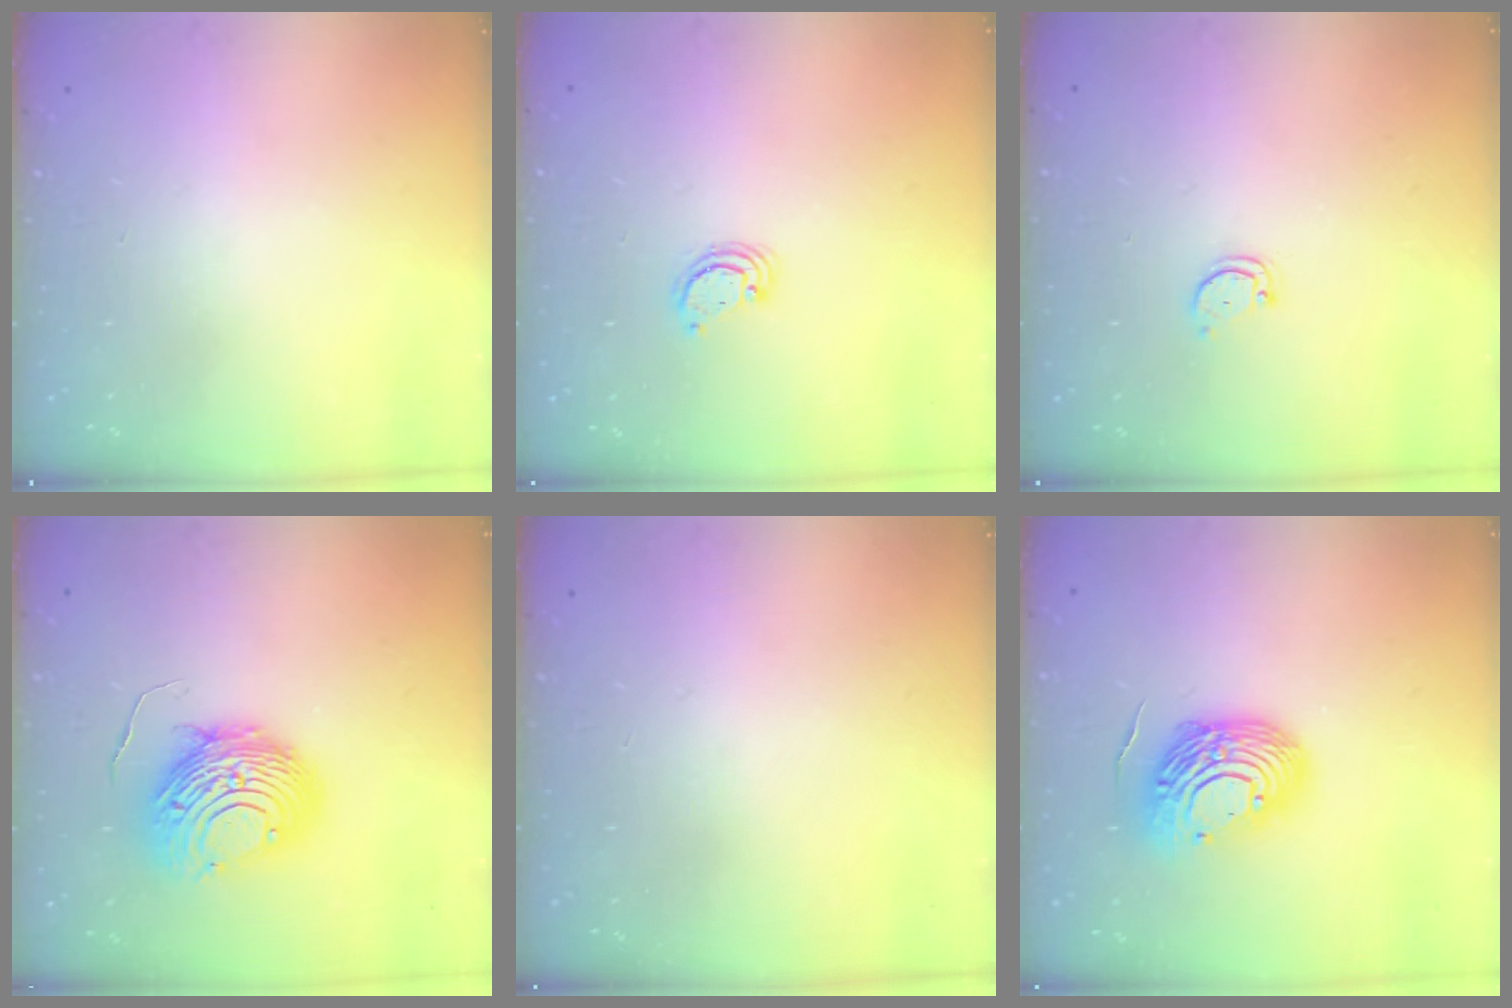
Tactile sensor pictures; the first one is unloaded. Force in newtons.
{"total": 2.3, "press": 2.3, "slide": 0.2}
{"total": 2.3, "press": 2.3, "slide": 0.4}
{"total": 11.6, "press": 11.5, "slide": 1.2}
{"total": 0.0}
{"total": 13.1, "press": 12.9, "slide": 2.2}